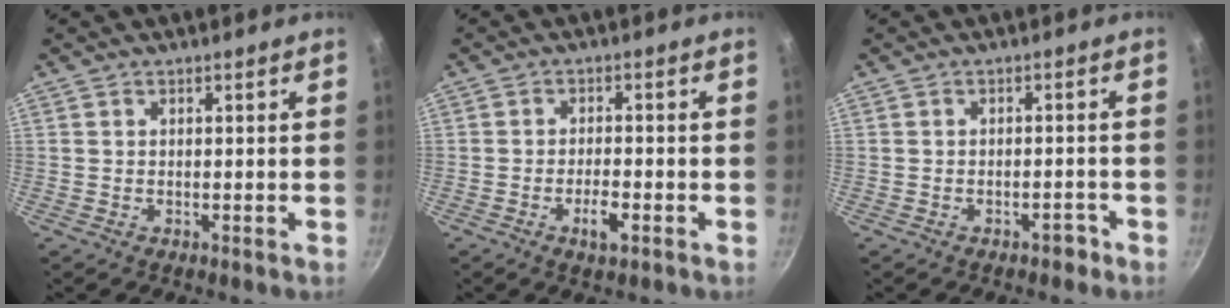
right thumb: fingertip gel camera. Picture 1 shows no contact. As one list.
[{"total": 4.0, "force": [-1.8, 1.4, 3.2], "torque": [-0.052, 0.012, -0.032]}, {"total": 2.1, "force": [-1.5, 1.1, 1.0], "torque": [-0.002, 0.023, -0.012]}]